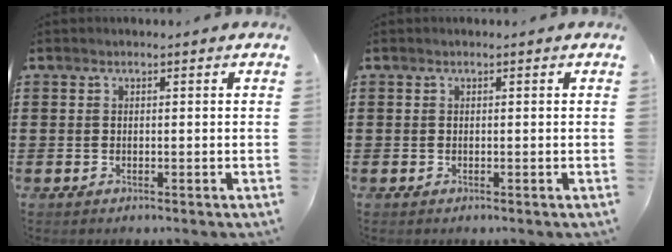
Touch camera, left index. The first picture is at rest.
{"total": 0.0}